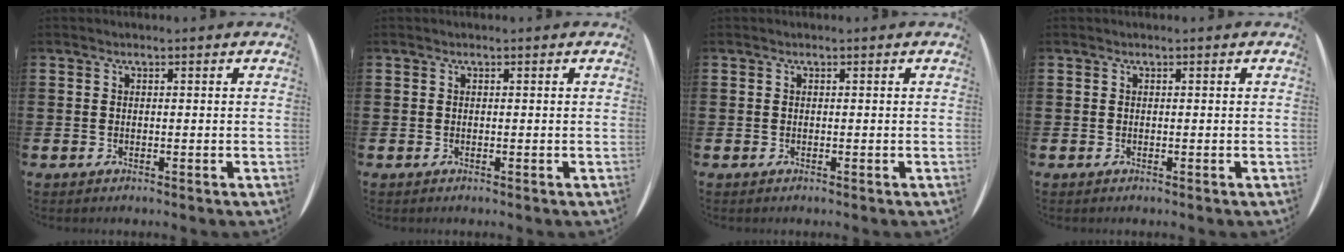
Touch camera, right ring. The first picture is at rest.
{"total": 0.0}
{"total": 0.0}
{"total": 0.0}